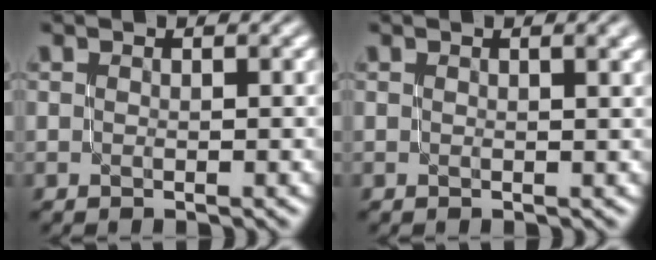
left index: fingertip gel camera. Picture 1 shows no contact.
{"total": 2.3, "force": [0.7, 0.9, 2.1], "torque": [-0.017, 0.007, 0.005]}